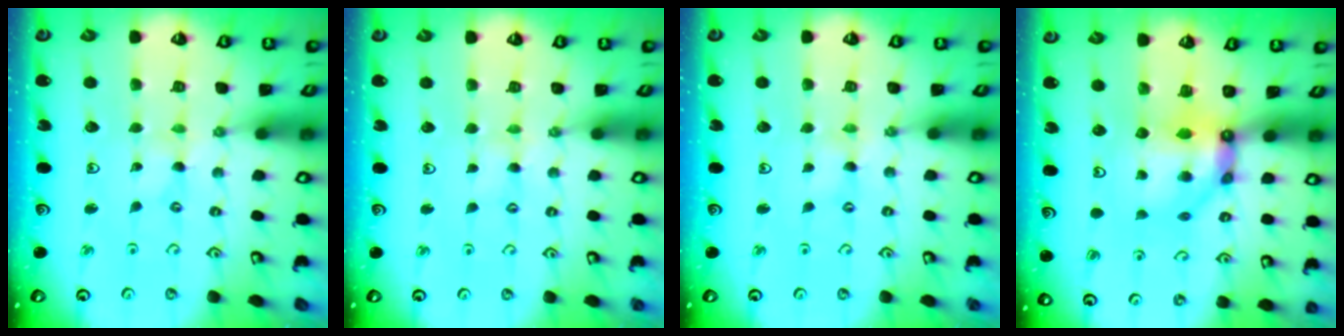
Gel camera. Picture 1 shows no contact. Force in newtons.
{"total": 1.9, "press": 1.9, "slide": 0.4}
{"total": 0.0}
{"total": 9.0, "press": 8.9, "slide": 1.2}